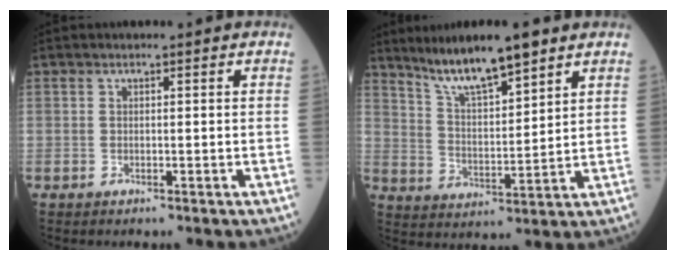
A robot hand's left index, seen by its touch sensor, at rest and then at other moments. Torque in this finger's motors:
{"motor_torque": [0.21, -0.48, 0.40, 0.09]}